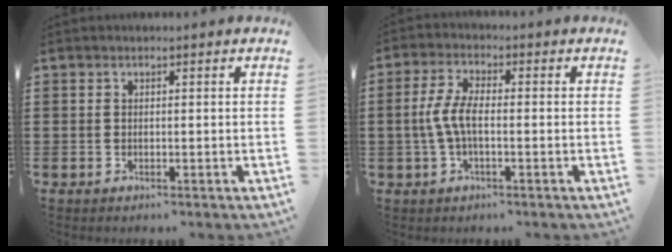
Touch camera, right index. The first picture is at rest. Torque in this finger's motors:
{"motor_torque": [1.10, 0.20, 0.63, 0.14]}